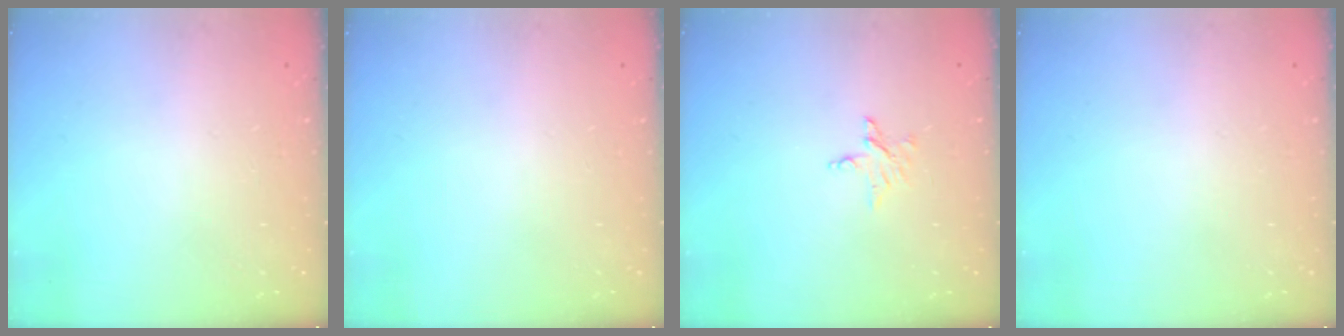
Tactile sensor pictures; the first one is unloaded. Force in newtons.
{"total": 0.0}
{"total": 4.0, "press": 4.0, "slide": 0.3}
{"total": 0.0}